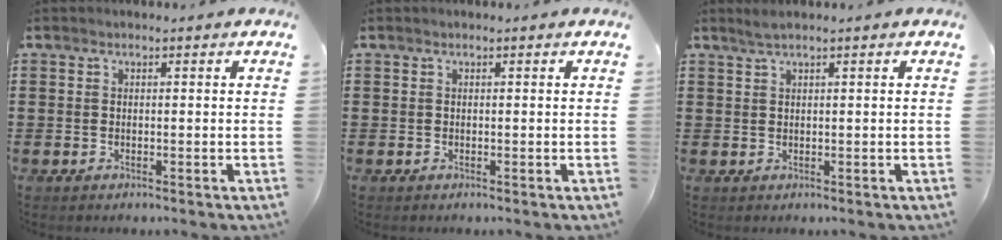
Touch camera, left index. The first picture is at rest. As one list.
[{"total": 0.0}, {"total": 1.3, "force": [0.9, -0.1, 1.0], "torque": [-0.018, 0.000, 0.016]}]